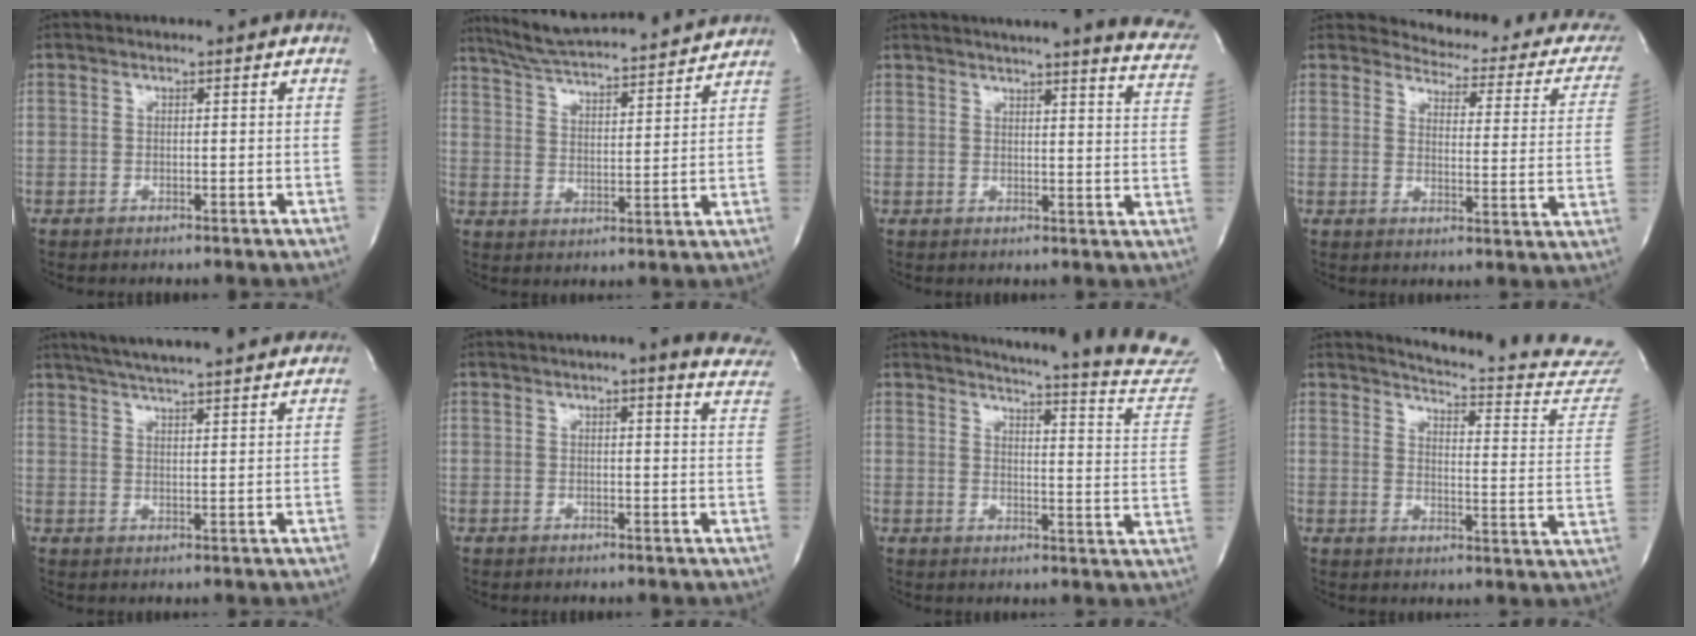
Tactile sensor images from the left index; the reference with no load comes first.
{"total": 19.2, "force": [17.9, 1.6, 6.8], "torque": [-0.114, 0.010, 0.261]}
{"total": 16.9, "force": [15.2, 1.0, 7.3], "torque": [-0.089, -0.058, 0.160]}
{"total": 16.9, "force": [16.0, 4.1, 3.6], "torque": [-0.018, -0.079, 0.154]}
{"total": 21.2, "force": [18.8, 1.8, 9.6], "torque": [-0.163, 0.015, 0.250]}
{"total": 12.8, "force": [11.2, 1.3, 6.2], "torque": [-0.065, -0.030, 0.106]}
{"total": 21.6, "force": [20.7, 0.0, 6.3], "torque": [-0.087, -0.136, 0.219]}
{"total": 21.3, "force": [20.7, 0.1, 4.8], "torque": [-0.068, -0.150, 0.229]}